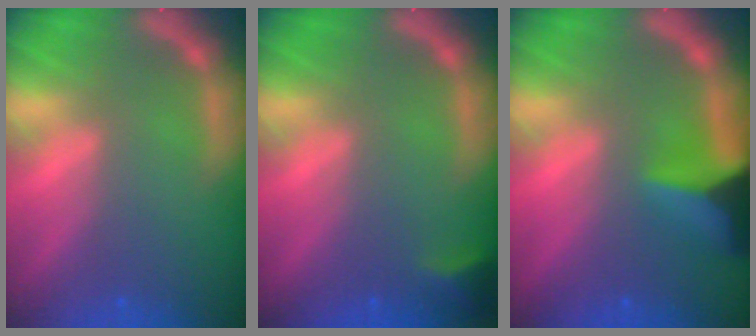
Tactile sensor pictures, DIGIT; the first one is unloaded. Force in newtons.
{"total": 1.9}
{"total": 7.0}